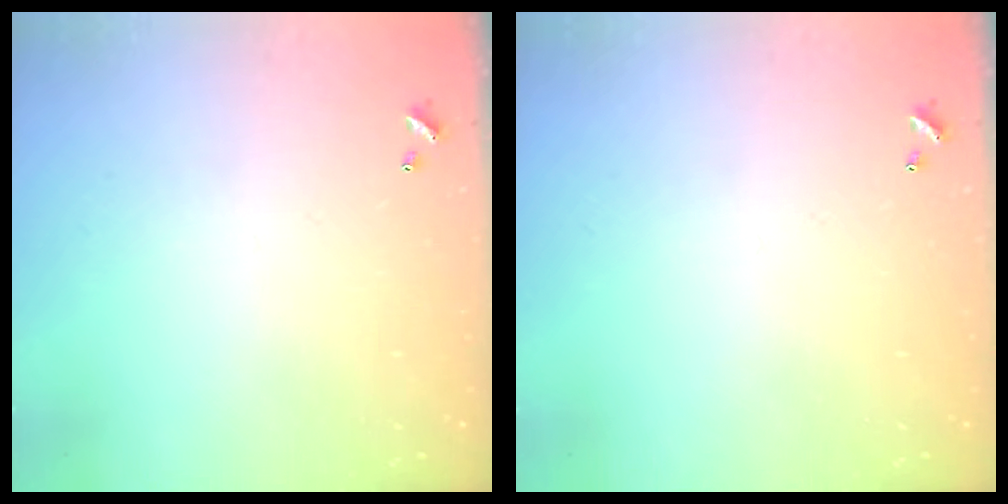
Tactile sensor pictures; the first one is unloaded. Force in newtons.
{"total": 0.0}